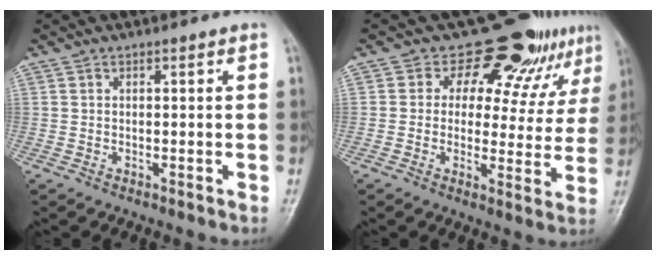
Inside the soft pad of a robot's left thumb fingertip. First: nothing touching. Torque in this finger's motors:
{"motor_torque": [-0.08, 0.22, -0.16, -0.19, 0.08]}